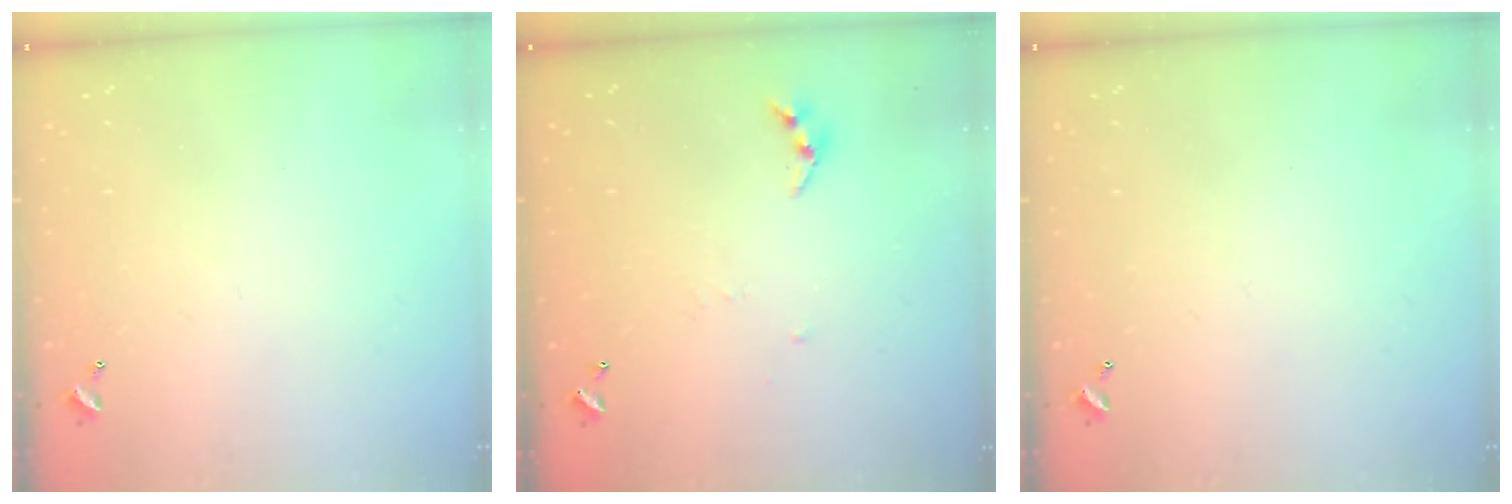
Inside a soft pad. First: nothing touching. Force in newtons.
{"total": 4.7, "press": 4.7, "slide": 0.4}
{"total": 0.0}